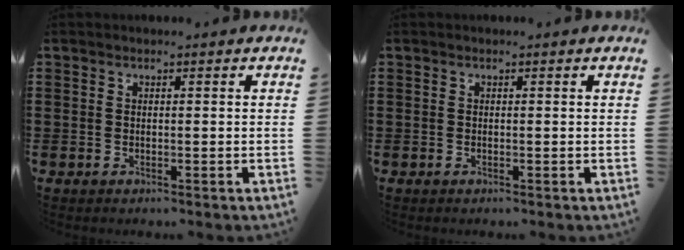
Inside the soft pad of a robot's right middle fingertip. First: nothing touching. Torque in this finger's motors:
{"motor_torque": [-0.78, 0.73, 0.03, -0.01]}